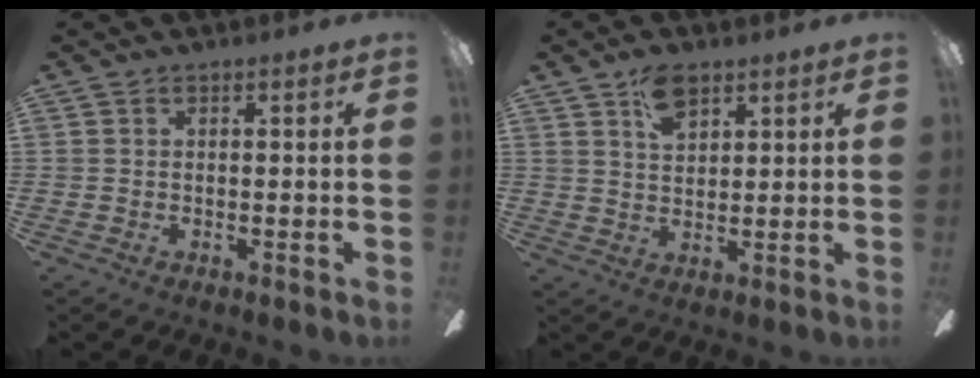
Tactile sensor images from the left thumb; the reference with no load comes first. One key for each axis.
{"total": 6.7, "fx": 4.1, "fy": 3.8, "fz": 3.7, "tx": -0.061, "ty": -0.004, "tz": 0.074}